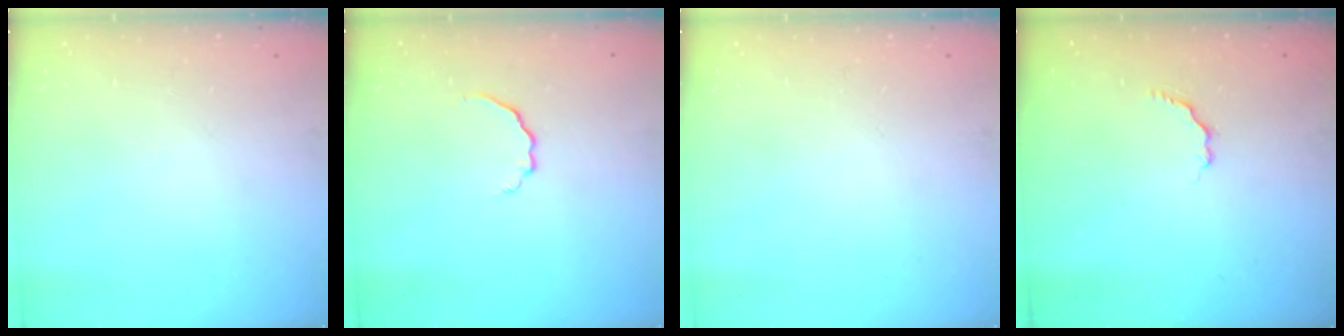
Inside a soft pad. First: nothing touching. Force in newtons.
{"total": 3.2, "press": 3.1, "slide": 0.8}
{"total": 0.0}
{"total": 2.5, "press": 2.3, "slide": 1.0}